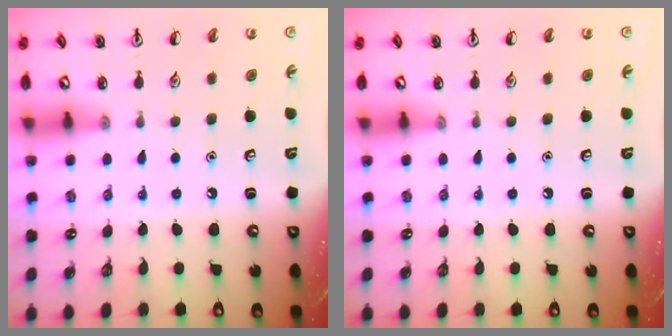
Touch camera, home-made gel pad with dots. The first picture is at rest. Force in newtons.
{"total": 0.0}